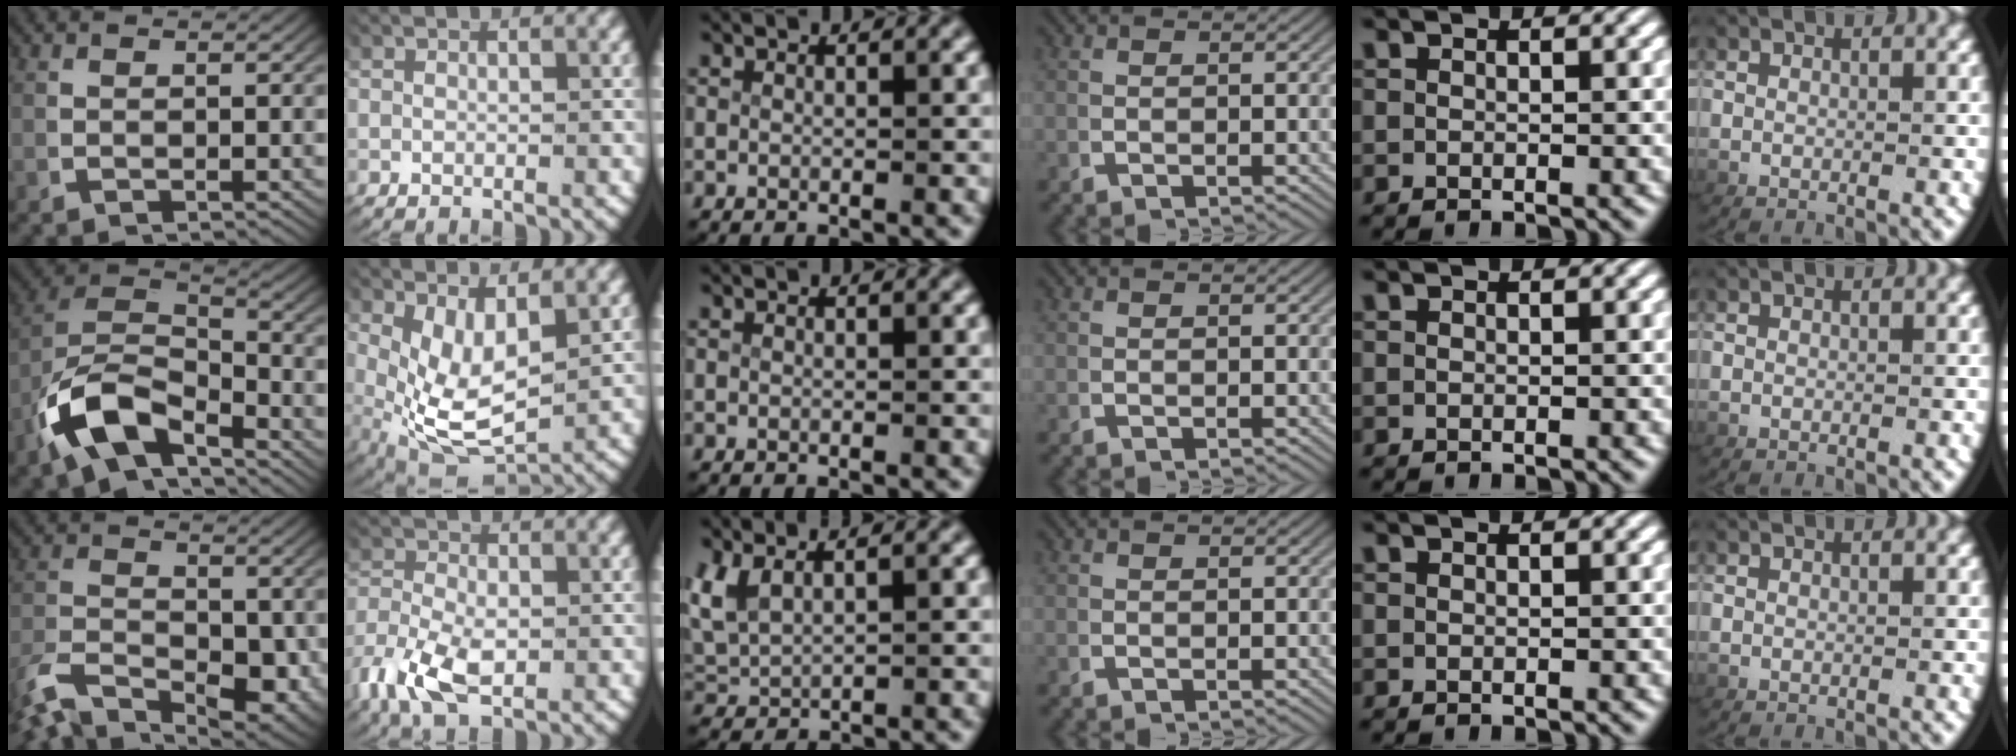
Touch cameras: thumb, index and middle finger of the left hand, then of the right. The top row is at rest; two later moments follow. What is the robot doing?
{"motion": "lift_and_place", "object": "scissors"}